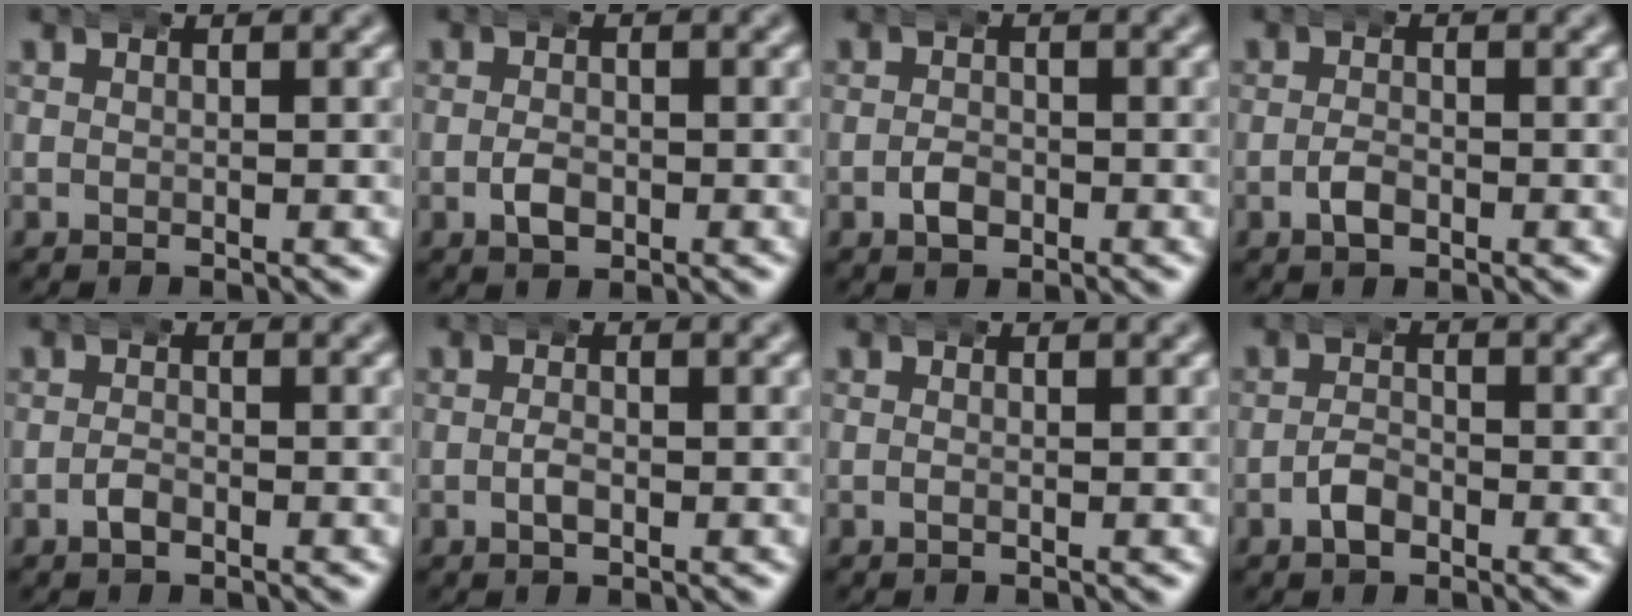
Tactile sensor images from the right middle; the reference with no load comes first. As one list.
[{"total": 1.3, "force": [-0.5, 0.9, 0.9], "torque": [-0.016, -0.002, -0.012]}, {"total": 1.2, "force": [-0.5, 0.8, 0.6], "torque": [-0.013, -0.001, -0.015]}, {"total": 1.2, "force": [-0.6, 0.6, 0.8], "torque": [-0.015, -0.003, -0.016]}, {"total": 0.7, "force": [-0.6, 0.3, 0.3], "torque": [-0.008, -0.001, -0.016]}, {"total": 0.8, "force": [-0.3, 0.4, 0.6], "torque": [-0.015, -0.002, -0.010]}, {"total": 0.0}, {"total": 1.5, "force": [-0.9, 0.9, 0.7], "torque": [-0.013, -0.001, -0.024]}]